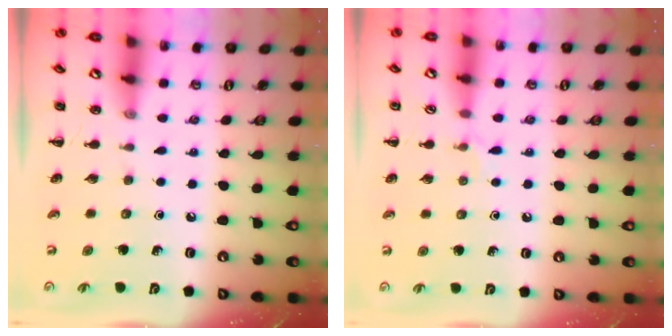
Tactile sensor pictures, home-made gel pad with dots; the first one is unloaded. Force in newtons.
{"total": 4.6, "press": 4.3, "slide": 1.7}